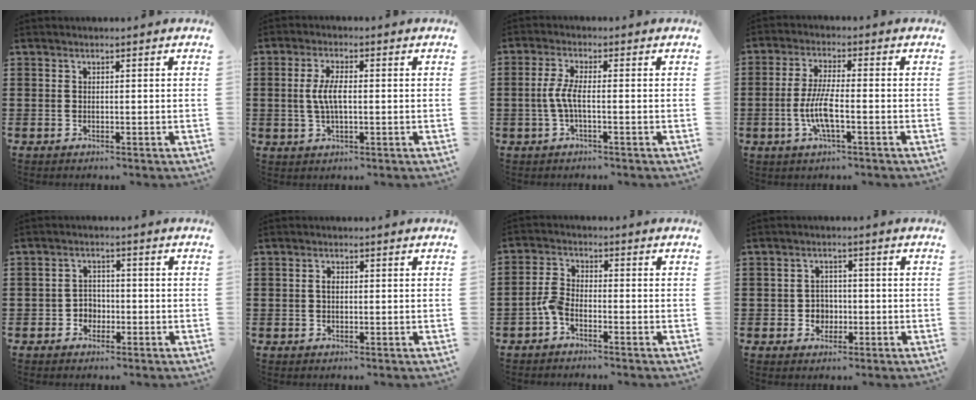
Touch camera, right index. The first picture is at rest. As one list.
[{"total": 4.8, "force": [0.0, 1.8, 4.5], "torque": [-0.099, 0.000, -0.007]}, {"total": 3.9, "force": [-0.8, 0.8, 3.8], "torque": [-0.098, -0.009, -0.026]}, {"total": 6.3, "force": [-1.7, 1.2, 6.0], "torque": [-0.137, -0.013, -0.040]}, {"total": 2.5, "force": [-1.2, 2.0, 0.6], "torque": [-0.021, 0.004, -0.029]}, {"total": 1.3, "force": [0.1, 0.8, 1.0], "torque": [-0.022, 0.005, 0.000]}, {"total": 3.5, "force": [-2.2, 1.5, 2.2], "torque": [-0.069, -0.001, -0.049]}, {"total": 2.8, "force": [-0.8, 2.6, 0.8], "torque": [-0.026, 0.005, -0.020]}]